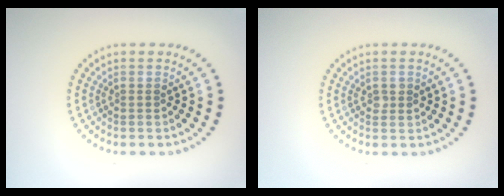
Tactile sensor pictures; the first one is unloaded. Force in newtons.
{"total": 1.0, "press": 1.0, "slide": 0.1}